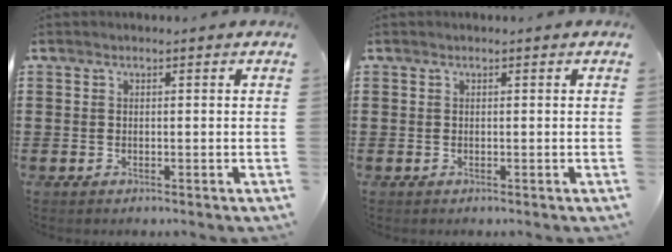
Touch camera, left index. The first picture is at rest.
{"total": 0.0}